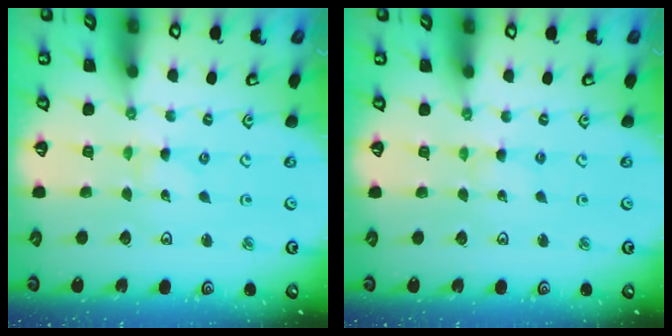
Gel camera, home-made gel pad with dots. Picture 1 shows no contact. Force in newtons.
{"total": 1.2, "press": 1.2, "slide": 0.2}